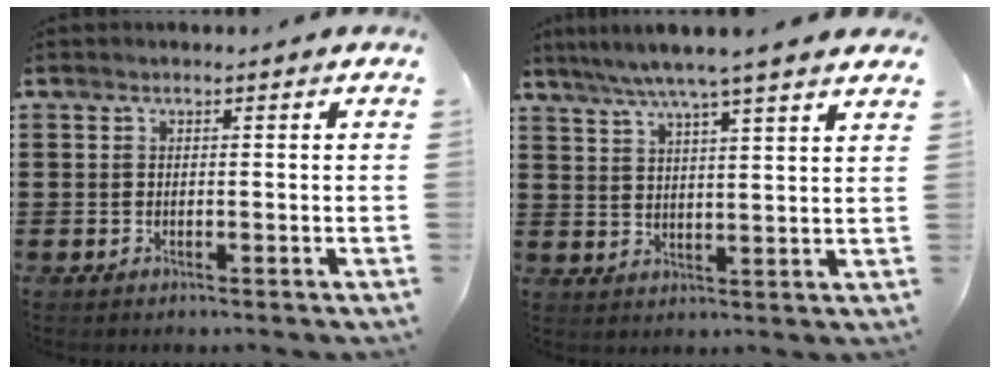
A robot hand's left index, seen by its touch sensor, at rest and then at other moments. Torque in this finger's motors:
{"motor_torque": [0.25, 0.24, -0.04, 0.20]}